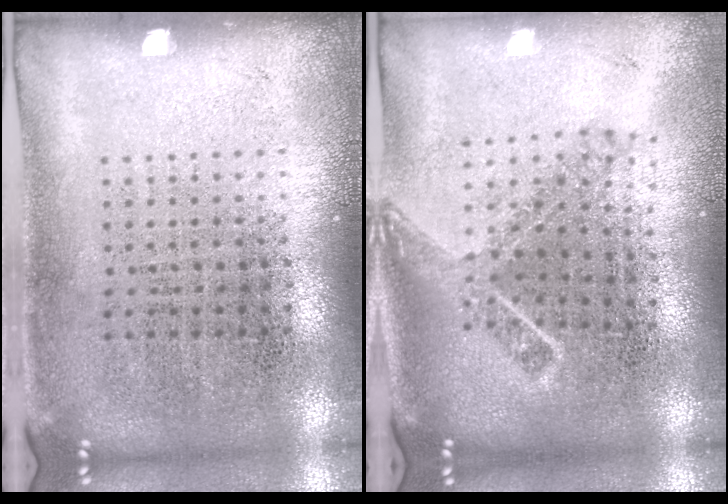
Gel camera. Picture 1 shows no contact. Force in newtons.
{"total": 1.8, "press": 1.3, "slide": 1.3}